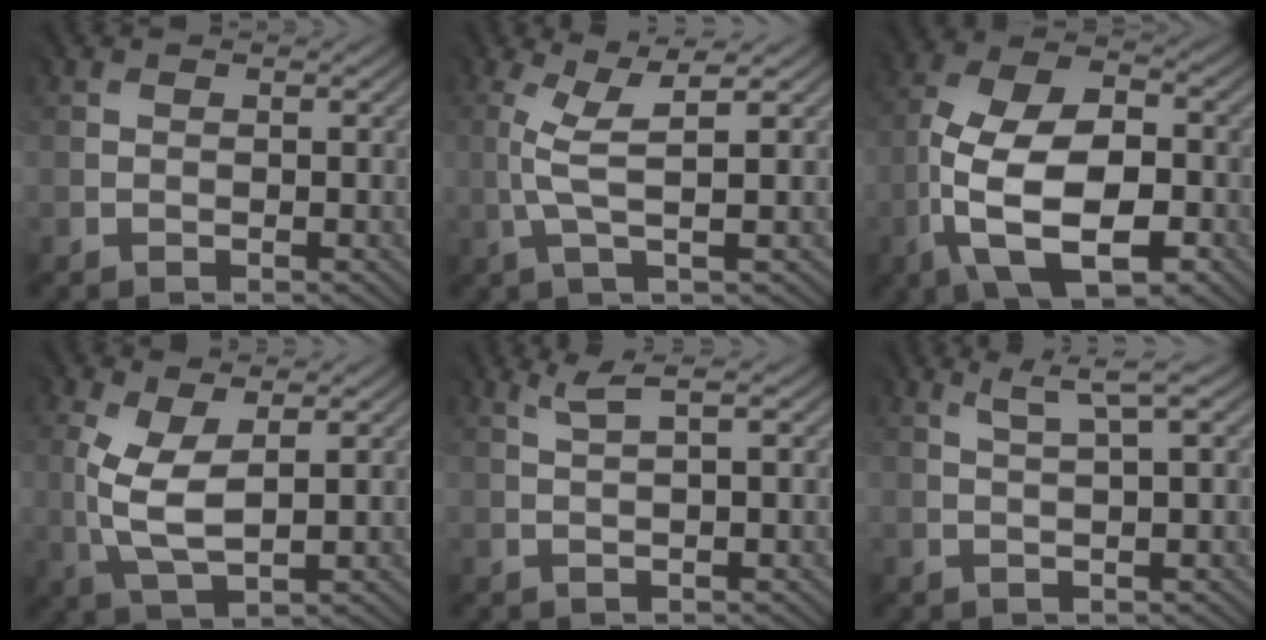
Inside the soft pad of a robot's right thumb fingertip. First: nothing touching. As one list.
[{"total": 3.9, "force": [0.5, 0.1, 3.9], "torque": [-0.090, 0.007, 0.011]}, {"total": 13.5, "force": [-4.6, 6.9, 10.7], "torque": [-0.221, -0.018, -0.078]}, {"total": 5.6, "force": [0.6, 2.1, 5.1], "torque": [-0.131, -0.001, 0.017]}, {"total": 1.9, "force": [1.0, -0.5, 1.6], "torque": [-0.030, 0.003, 0.022]}, {"total": 2.7, "force": [1.3, -0.5, 2.3], "torque": [-0.041, 0.006, 0.029]}]